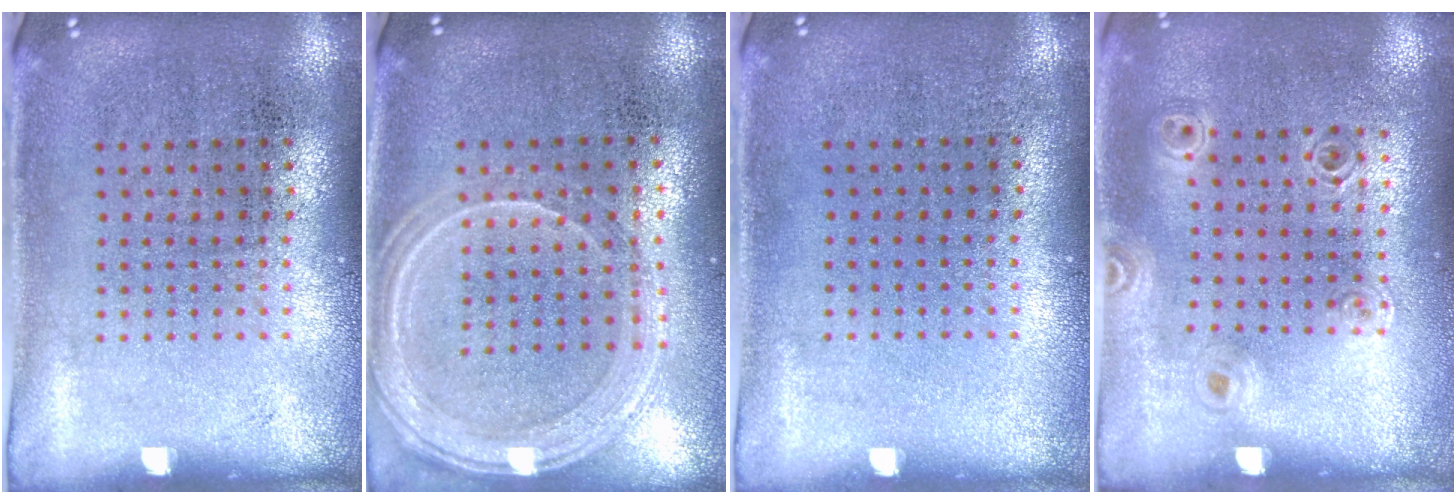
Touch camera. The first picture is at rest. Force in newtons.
{"total": 1.3, "press": 1.3, "slide": 0.1}
{"total": 0.0}
{"total": 0.9, "press": 0.9, "slide": 0.1}